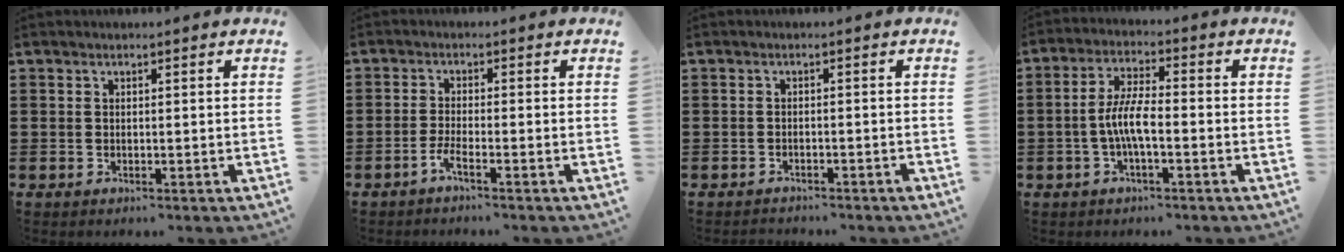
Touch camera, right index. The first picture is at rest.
{"total": 2.6, "force": [-1.9, -0.2, 1.7], "torque": [-0.046, -0.008, -0.040]}
{"total": 1.5, "force": [-1.5, 0.1, -0.1], "torque": [-0.004, 0.001, -0.032]}
{"total": 6.0, "force": [-1.6, 1.5, 5.6], "torque": [-0.125, -0.004, -0.038]}